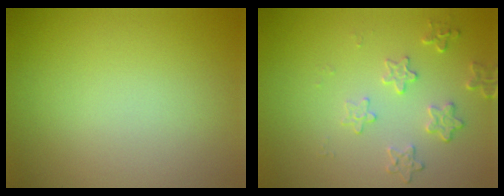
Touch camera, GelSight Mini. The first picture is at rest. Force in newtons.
{"total": 2.2, "press": 1.6, "slide": 1.6}